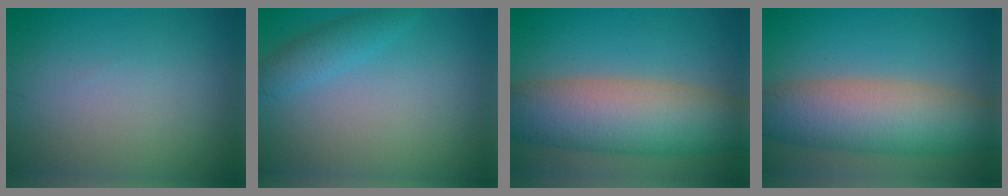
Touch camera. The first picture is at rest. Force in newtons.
{"total": 2.3, "press": 2.3, "slide": 0.1}
{"total": 10.7, "press": 10.7, "slide": 0.6}
{"total": 9.9, "press": 9.9, "slide": 0.5}